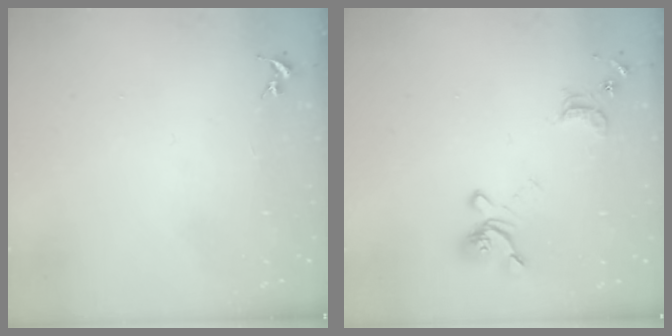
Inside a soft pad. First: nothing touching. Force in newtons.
{"total": 14.2, "press": 14.1, "slide": 1.6}